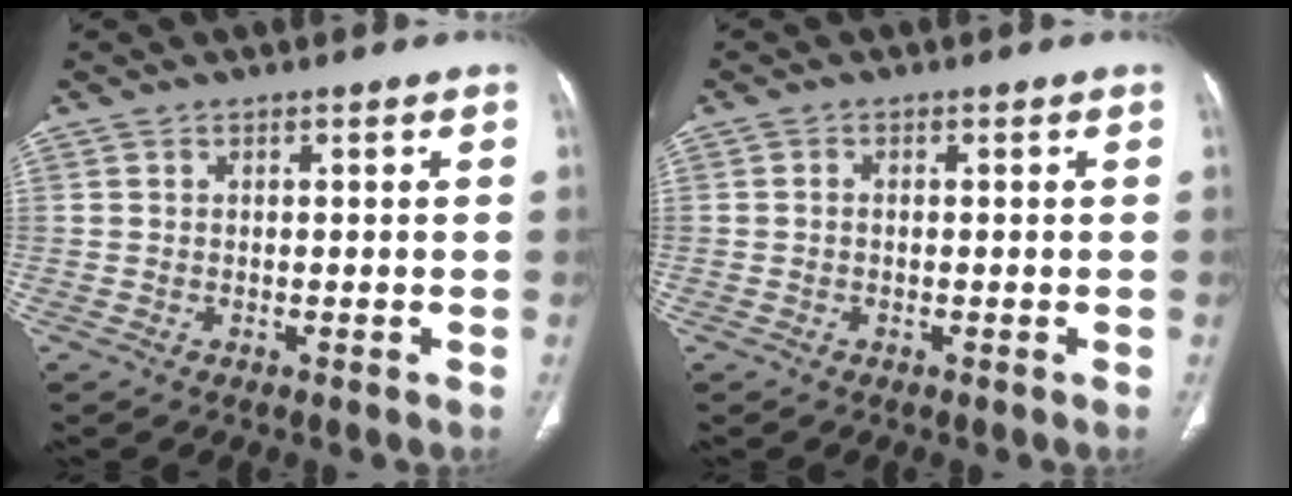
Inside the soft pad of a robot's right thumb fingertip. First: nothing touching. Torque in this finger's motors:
{"motor_torque": [0.03, -0.22, -0.15, 0.44, 0.05]}